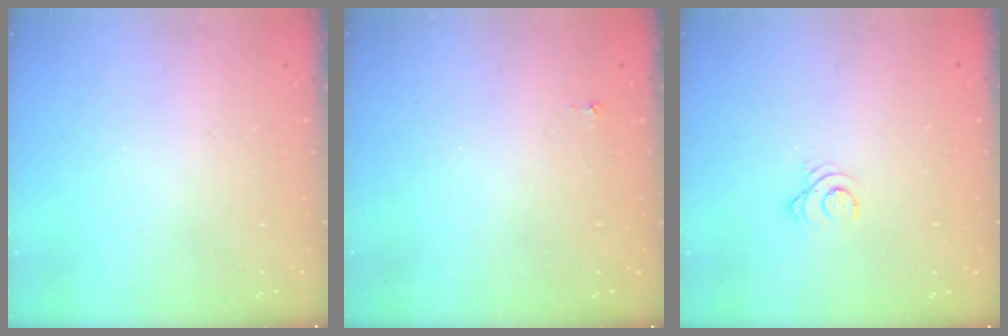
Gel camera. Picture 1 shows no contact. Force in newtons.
{"total": 2.9, "press": 2.9, "slide": 0.4}
{"total": 2.6, "press": 2.6, "slide": 0.3}